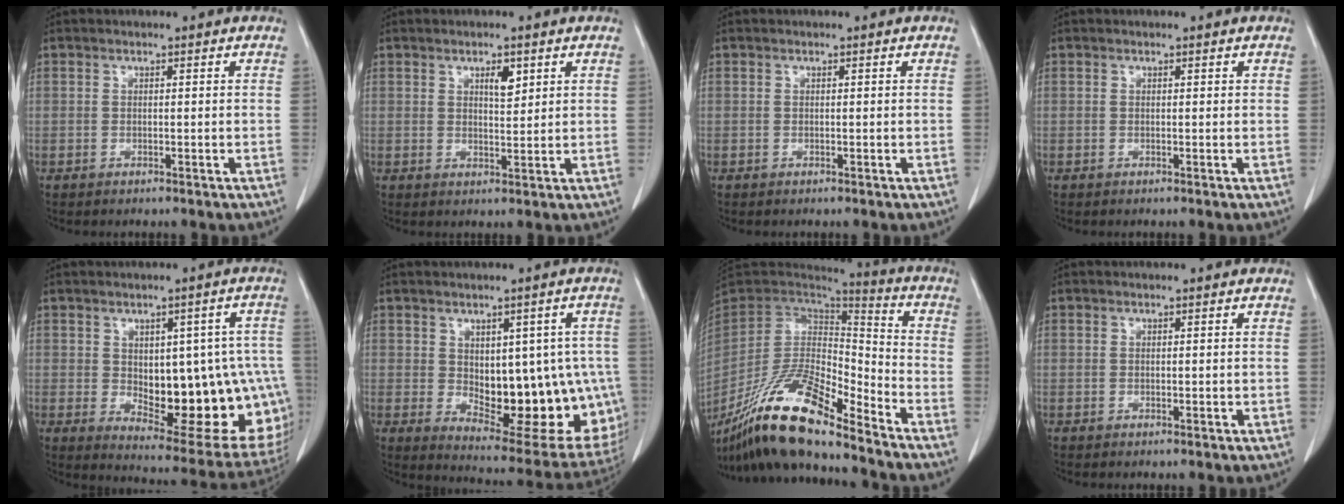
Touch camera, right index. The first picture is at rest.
{"total": 2.9, "force": [1.5, 1.0, 2.3], "torque": [-0.039, -0.003, 0.026]}
{"total": 0.0}
{"total": 0.0}
{"total": 20.8, "force": [-2.3, 8.7, 18.8], "torque": [-0.167, 0.018, 0.004]}
{"total": 18.2, "force": [-1.8, 8.5, 16.0], "torque": [-0.156, 0.010, 0.007]}
{"total": 19.4, "force": [-14.9, 3.1, 12.0], "torque": [-0.245, -0.011, -0.281]}
{"total": 0.0}